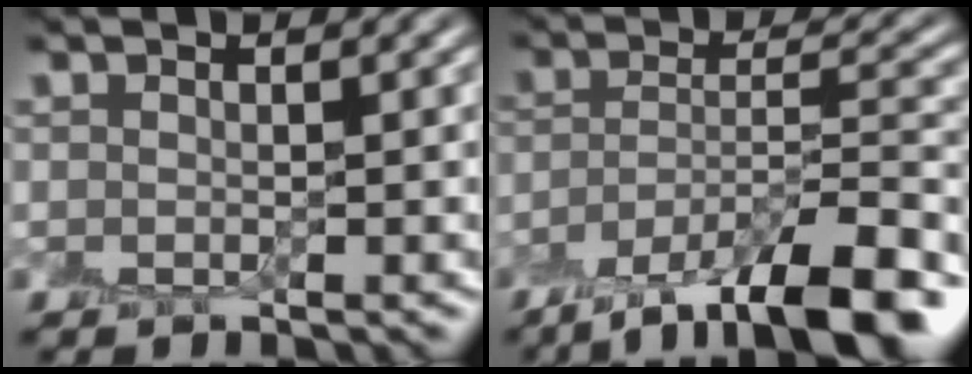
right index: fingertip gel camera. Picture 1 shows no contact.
{"total": 10.3, "force": [-7.1, 2.6, 6.9], "torque": [-0.103, 0.004, -0.124]}